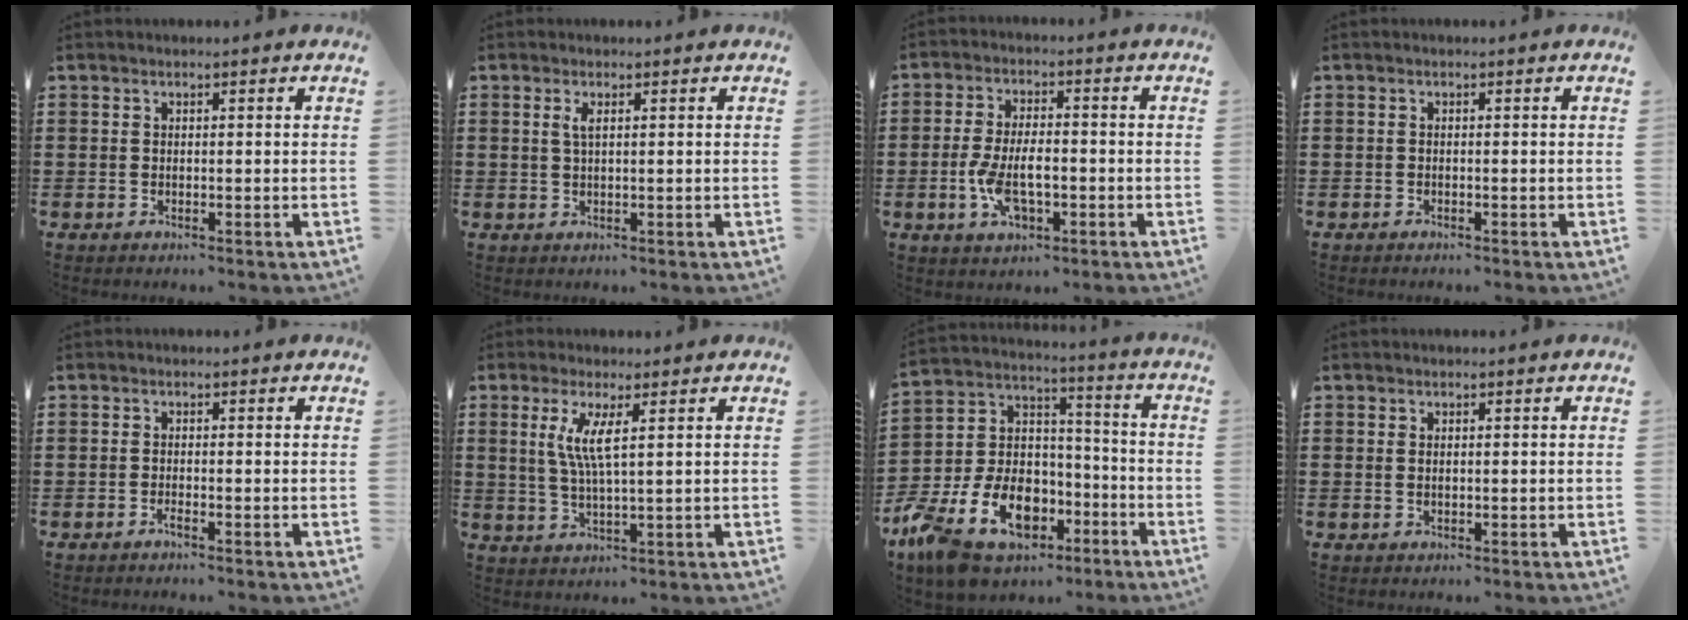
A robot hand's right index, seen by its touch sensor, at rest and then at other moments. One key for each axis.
{"total": 1.6, "fx": 0.5, "fy": 0.4, "fz": 1.5, "tx": -0.029, "ty": 0.005, "tz": 0.008}
{"total": 7.2, "fx": -1.8, "fy": 3.4, "fz": 6.1, "tx": -0.133, "ty": 0.003, "tz": -0.036}
{"total": 0.0}
{"total": 0.9, "fx": -0.6, "fy": 0.1, "fz": 0.7, "tx": -0.013, "ty": -0.003, "tz": -0.011}
{"total": 5.2, "fx": 1.5, "fy": 0.7, "fz": 4.9, "tx": -0.108, "ty": -0.005, "tz": 0.022}
{"total": 14.1, "fx": -7.4, "fy": 9.6, "fz": 7.3, "tx": -0.173, "ty": 0.033, "tz": -0.126}
{"total": 0.5, "fx": 0.3, "fy": 0.1, "fz": 0.4, "tx": -0.008, "ty": 0.003, "tz": 0.007}